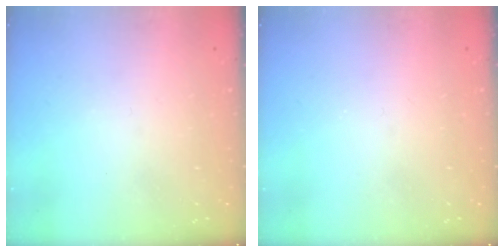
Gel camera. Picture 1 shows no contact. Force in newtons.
{"total": 2.2, "press": 2.1, "slide": 0.4}